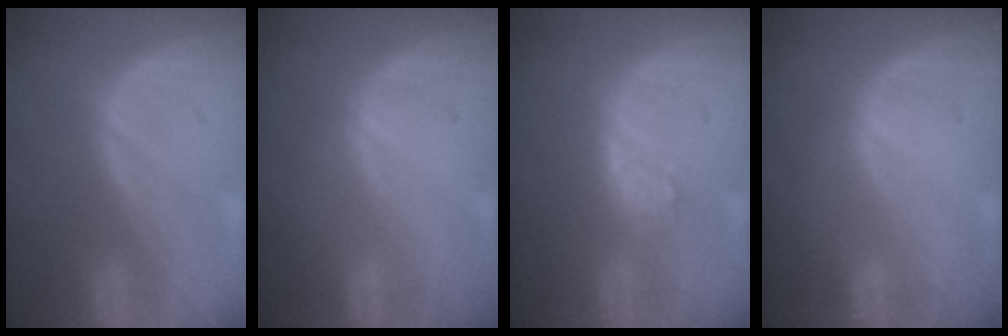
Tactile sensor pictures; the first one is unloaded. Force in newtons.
{"total": 0.0}
{"total": 3.9, "press": 3.4, "slide": 1.9}
{"total": 0.0}